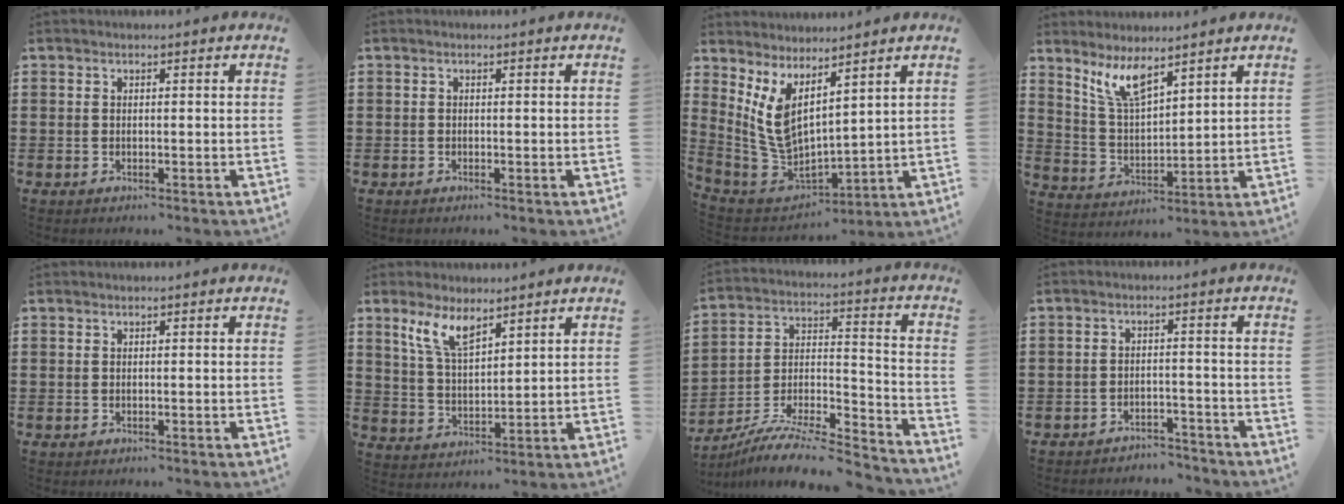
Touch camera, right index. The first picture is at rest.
{"total": 0.0}
{"total": 6.6, "force": [3.0, 2.9, 5.1], "torque": [-0.145, -0.043, 0.049]}
{"total": 6.8, "force": [5.3, 1.8, 3.9], "torque": [-0.091, -0.015, 0.097]}
{"total": 0.0}
{"total": 6.8, "force": [4.9, 2.3, 4.1], "torque": [-0.096, -0.006, 0.089]}
{"total": 8.6, "force": [-7.6, 1.4, 3.8], "torque": [-0.062, 0.012, -0.152]}
{"total": 2.9, "force": [-2.9, 0.4, 0.0], "torque": [-0.006, 0.001, -0.061]}